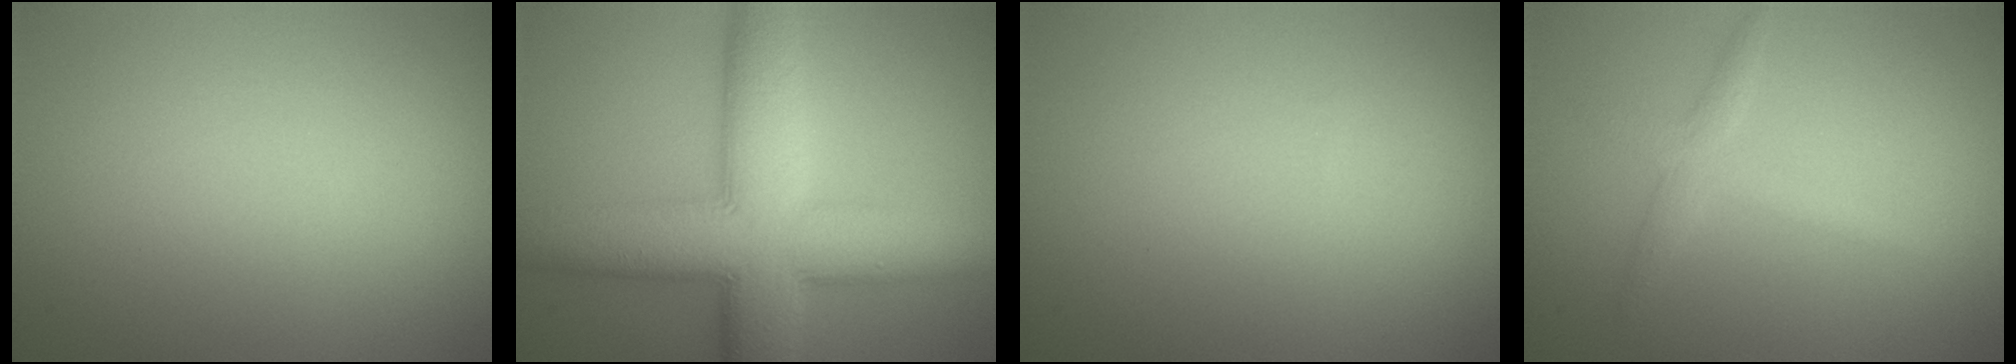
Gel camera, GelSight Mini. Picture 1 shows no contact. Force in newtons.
{"total": 11.7, "press": 11.7, "slide": 0.0}
{"total": 0.0}
{"total": 2.1, "press": 2.1, "slide": 0.1}